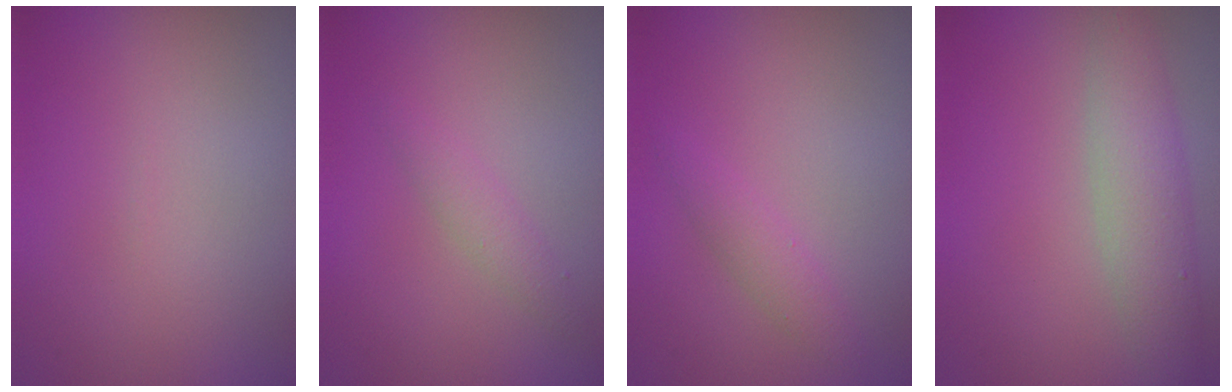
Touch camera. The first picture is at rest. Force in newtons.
{"total": 1.4, "press": 1.4, "slide": 0.1}
{"total": 1.5, "press": 1.5, "slide": 0.1}
{"total": 4.0, "press": 4.0, "slide": 0.1}